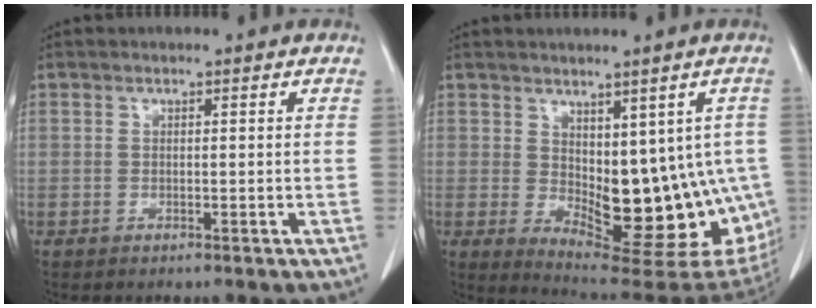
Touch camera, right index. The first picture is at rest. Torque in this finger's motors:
{"motor_torque": [1.02, 0.53, 0.24, 0.05]}